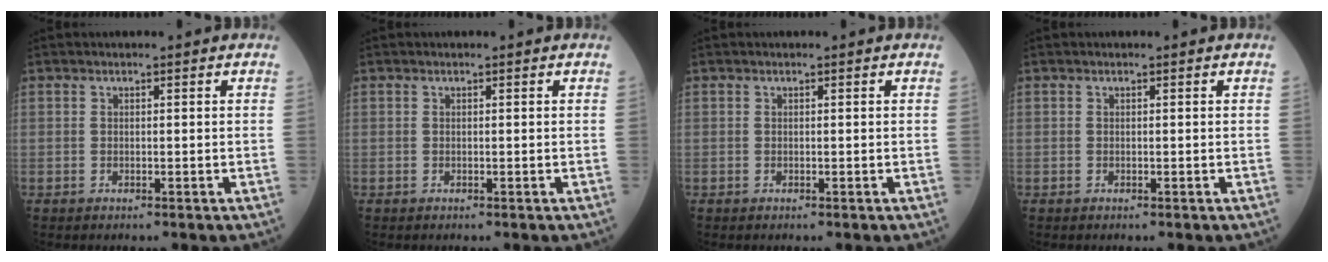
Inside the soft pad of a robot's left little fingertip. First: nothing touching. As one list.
[{"total": 0.0}, {"total": 0.0}, {"total": 0.0}]